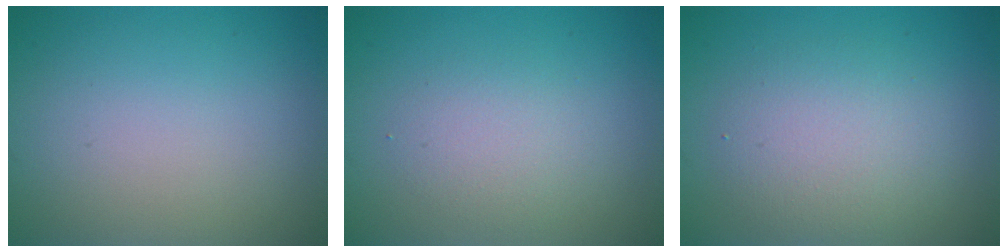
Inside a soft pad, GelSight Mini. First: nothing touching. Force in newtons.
{"total": 2.2, "press": 2.2, "slide": 0.2}
{"total": 4.1, "press": 4.1, "slide": 0.1}